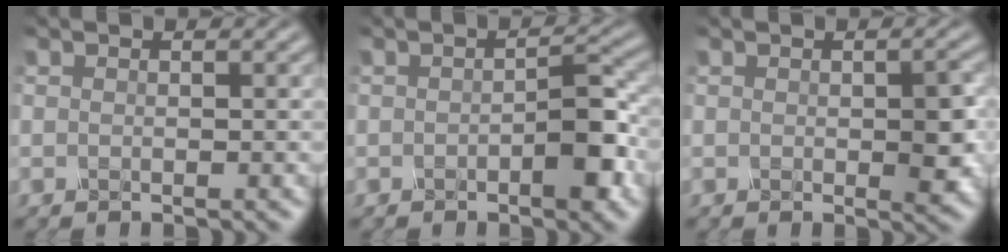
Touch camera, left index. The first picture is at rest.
{"total": 3.1, "force": [-1.4, 0.5, 2.8], "torque": [-0.057, 0.002, -0.016]}
{"total": 2.4, "force": [-0.6, 0.6, 2.3], "torque": [-0.050, -0.002, 0.000]}